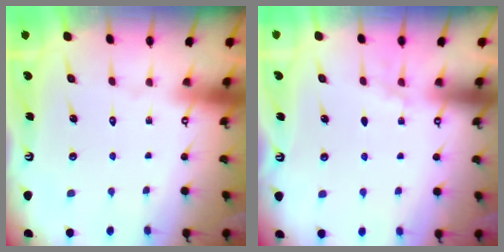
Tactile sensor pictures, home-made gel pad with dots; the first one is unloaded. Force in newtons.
{"total": 2.2, "press": 1.9, "slide": 1.1}